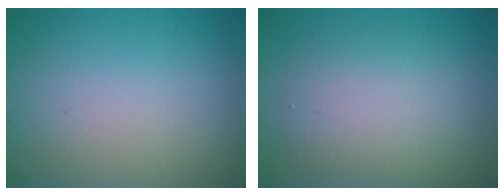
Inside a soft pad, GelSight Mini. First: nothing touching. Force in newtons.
{"total": 4.2, "press": 4.2, "slide": 0.1}